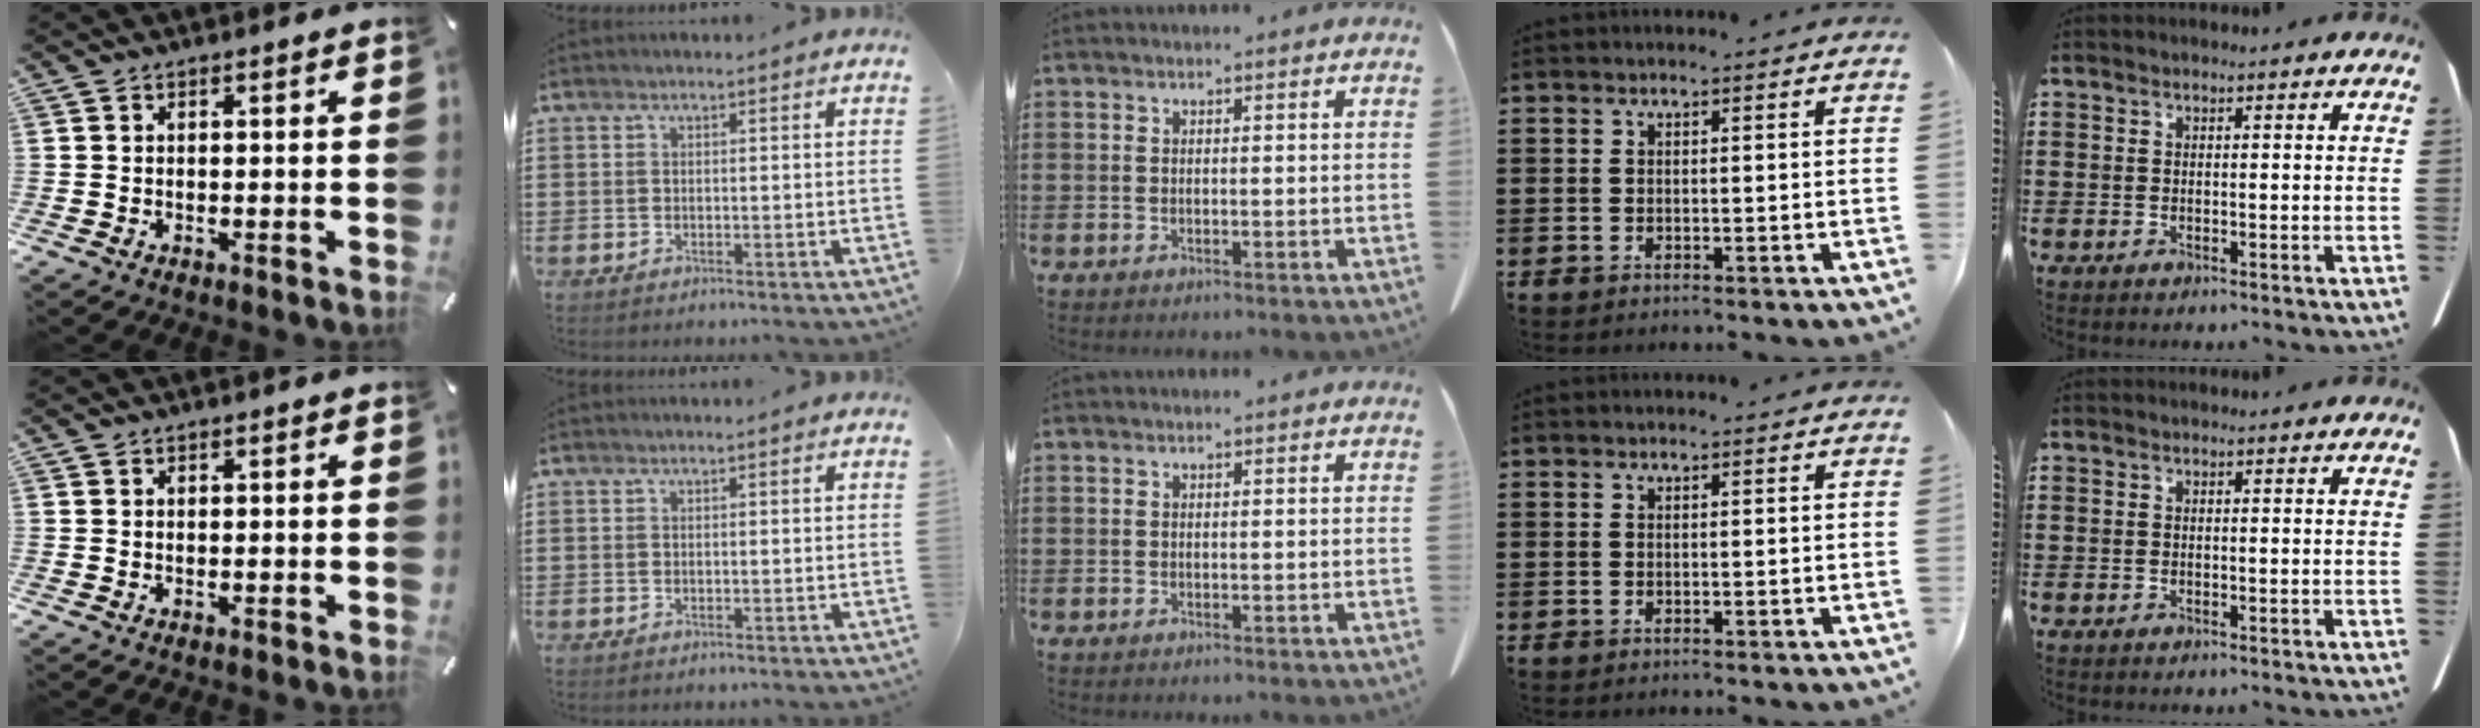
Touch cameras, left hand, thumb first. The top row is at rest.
{}